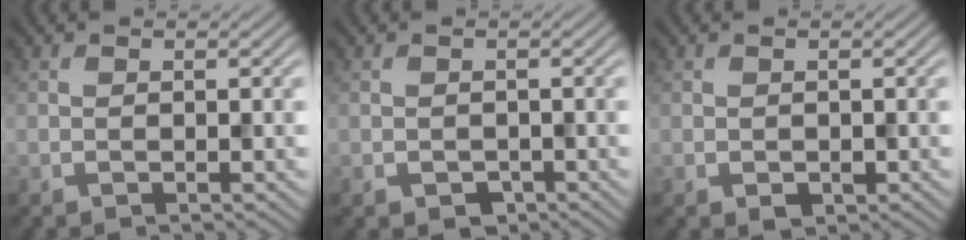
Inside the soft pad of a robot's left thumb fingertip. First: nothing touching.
{"total": 1.4, "force": [-0.6, 1.1, 0.5], "torque": [-0.010, -0.010, -0.011]}
{"total": 1.0, "force": [-0.2, 0.8, 0.5], "torque": [-0.010, -0.007, -0.003]}